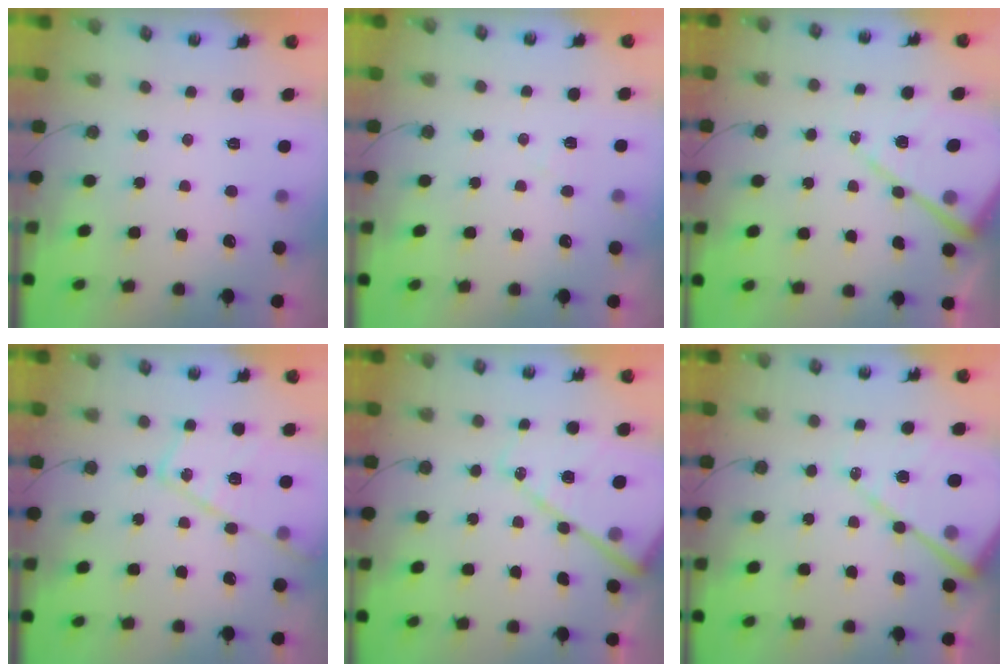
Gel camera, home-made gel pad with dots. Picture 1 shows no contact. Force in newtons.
{"total": 6.0, "press": 6.0, "slide": 0.8}
{"total": 15.4, "press": 15.3, "slide": 1.5}
{"total": 18.1, "press": 18.0, "slide": 1.5}
{"total": 16.5, "press": 16.4, "slide": 1.7}
{"total": 15.5, "press": 15.4, "slide": 1.5}